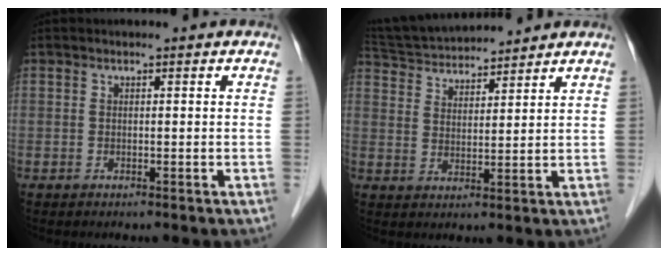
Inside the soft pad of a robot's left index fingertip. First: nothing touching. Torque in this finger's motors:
{"motor_torque": [-0.42, -0.65, 0.12, 0.02]}